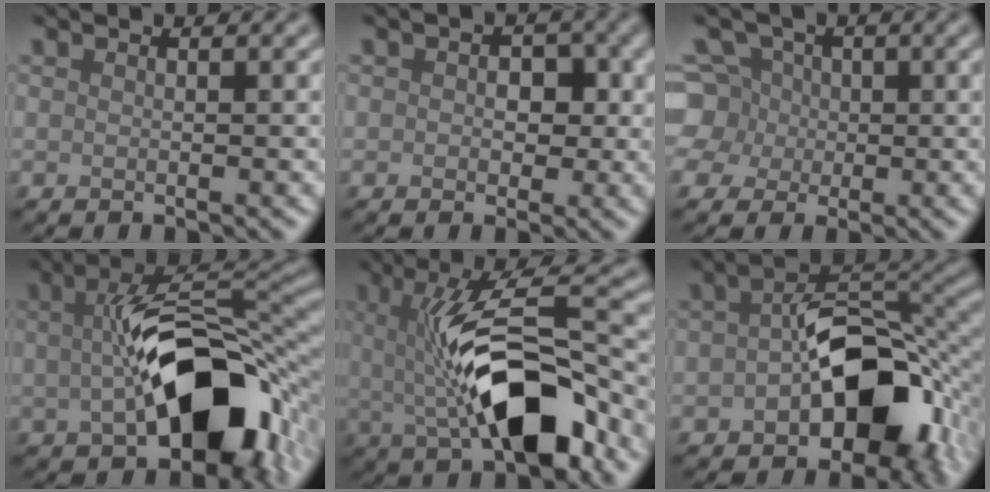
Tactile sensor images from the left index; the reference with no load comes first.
{"total": 2.8, "force": [0.2, 2.2, 1.7], "torque": [-0.012, 0.000, -0.004]}
{"total": 6.7, "force": [0.6, 6.1, 2.5], "torque": [-0.050, 0.038, -0.026]}
{"total": 12.9, "force": [-1.9, 6.7, 10.9], "torque": [-0.157, 0.004, -0.025]}
{"total": 10.3, "force": [-0.9, 4.0, 9.4], "torque": [-0.151, 0.008, -0.016]}
{"total": 11.5, "force": [-3.0, 6.9, 8.7], "torque": [-0.125, -0.005, -0.046]}